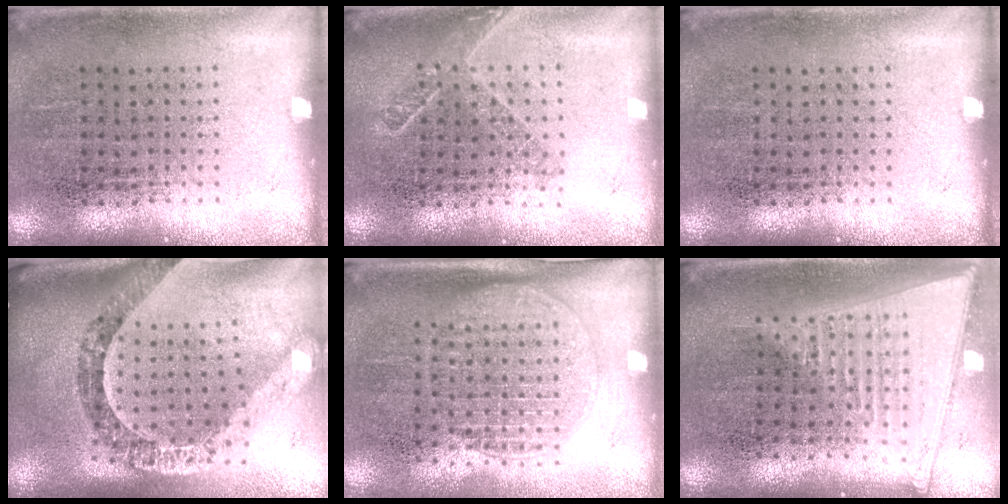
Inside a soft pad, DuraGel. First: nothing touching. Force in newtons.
{"total": 1.5, "press": 1.2, "slide": 0.9}
{"total": 0.0}
{"total": 2.5, "press": 2.1, "slide": 1.3}
{"total": 1.5, "press": 1.3, "slide": 0.8}
{"total": 2.0, "press": 1.7, "slide": 1.0}